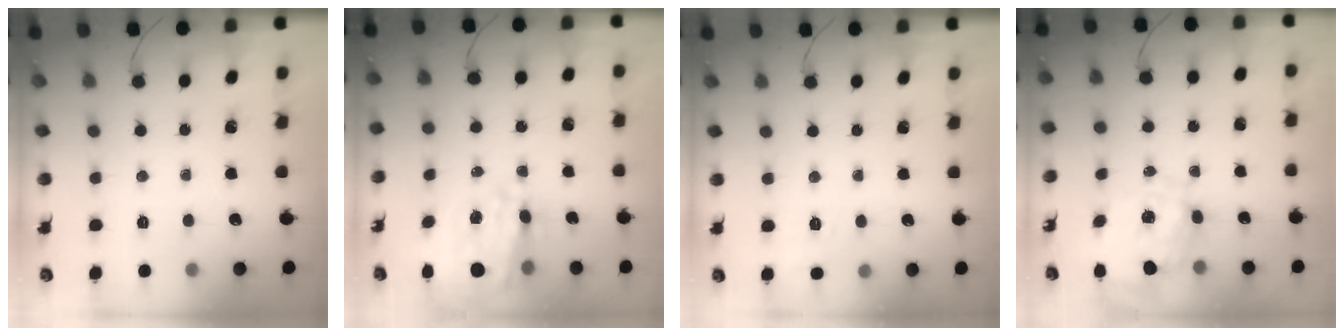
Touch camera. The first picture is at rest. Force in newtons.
{"total": 17.9, "press": 17.6, "slide": 3.5}
{"total": 8.0, "press": 7.7, "slide": 2.3}
{"total": 2.0, "press": 1.8, "slide": 1.0}